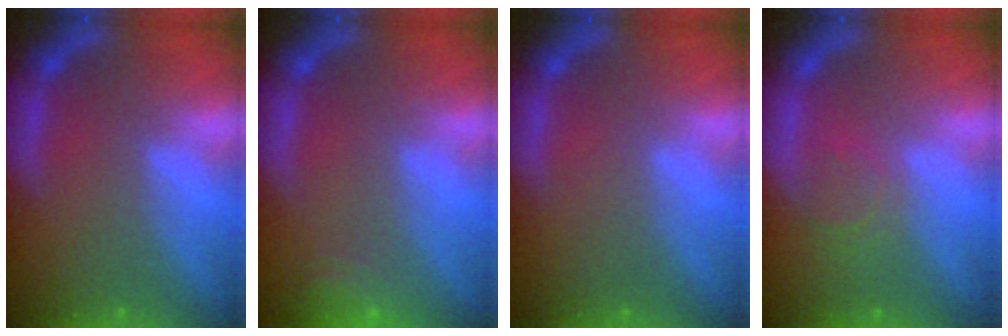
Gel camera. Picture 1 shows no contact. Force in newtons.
{"total": 3.5}
{"total": 0.0}
{"total": 2.4}